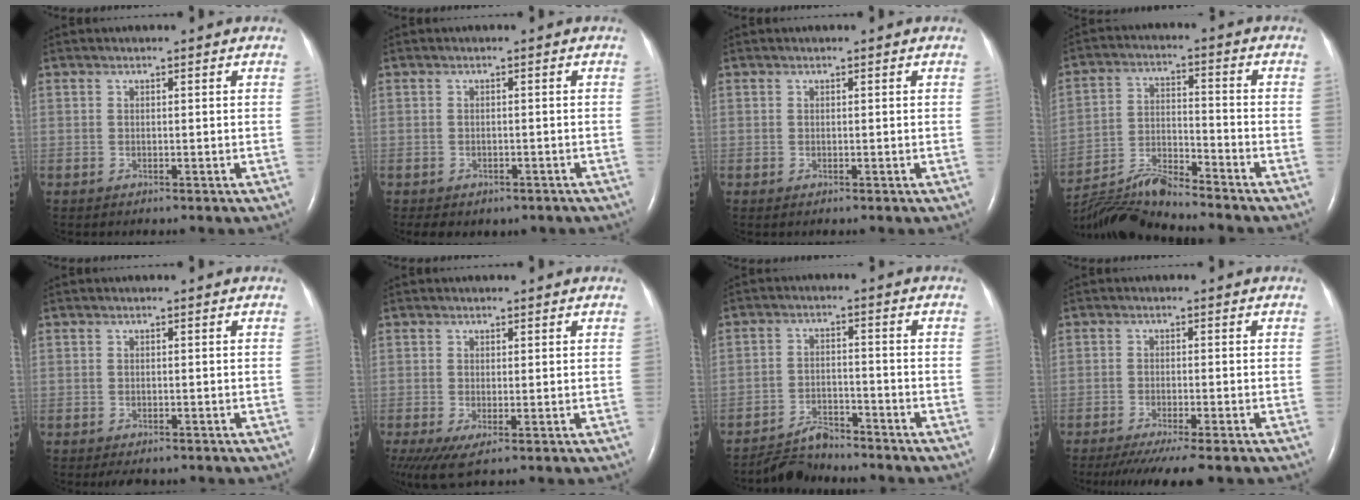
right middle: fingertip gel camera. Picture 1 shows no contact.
{"total": 5.2, "force": [-3.8, 3.0, 2.1], "torque": [-0.026, 0.007, -0.037]}
{"total": 0.0}
{"total": 8.4, "force": [-8.2, -1.3, 1.3], "torque": [-0.035, -0.002, -0.150]}
{"total": 2.0, "force": [-1.6, 0.9, 1.0], "torque": [-0.014, -0.003, -0.018]}
{"total": 4.5, "force": [-1.5, 1.4, 4.0], "torque": [-0.076, -0.015, -0.022]}
{"total": 4.9, "force": [-4.9, 0.7, 0.0], "torque": [-0.008, -0.009, -0.084]}
{"total": 7.9, "force": [-6.3, 0.0, 4.7], "torque": [-0.067, -0.020, -0.099]}